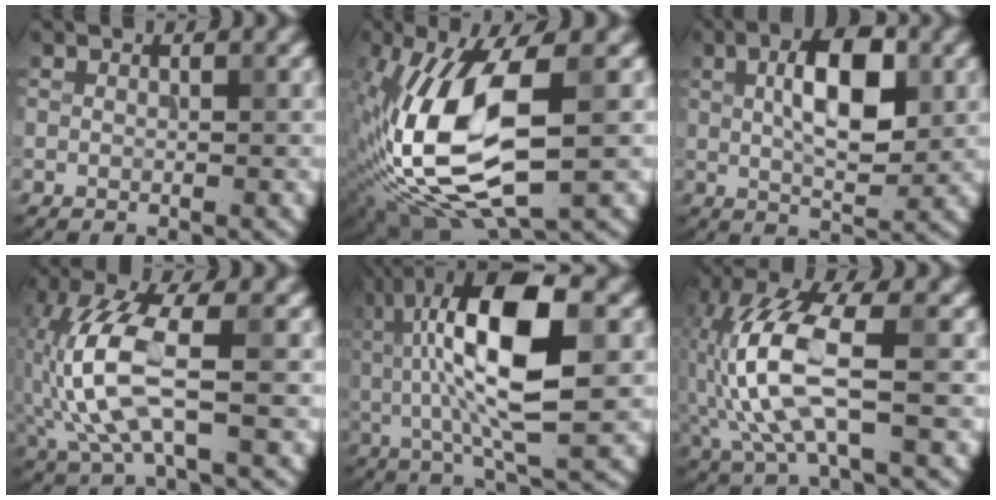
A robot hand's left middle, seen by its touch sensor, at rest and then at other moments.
{"total": 12.3, "force": [-1.3, 5.2, 11.0], "torque": [-0.238, -0.001, -0.027]}
{"total": 6.9, "force": [1.4, 2.8, 6.2], "torque": [-0.098, 0.008, 0.022]}
{"total": 8.3, "force": [-1.0, 3.0, 7.7], "torque": [-0.190, 0.008, -0.019]}
{"total": 11.2, "force": [2.1, 3.1, 10.6], "torque": [-0.185, 0.008, 0.040]}
{"total": 9.2, "force": [-0.9, 3.2, 8.5], "torque": [-0.206, 0.014, -0.020]}